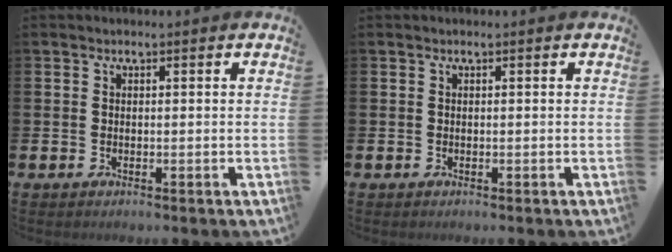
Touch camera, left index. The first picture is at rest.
{"total": 0.0}